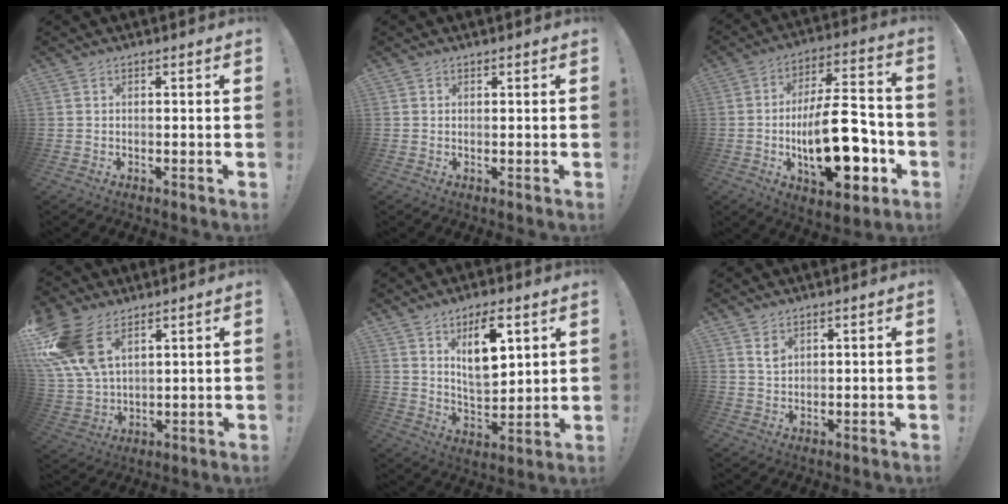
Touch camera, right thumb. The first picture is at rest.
{"total": 0.6, "force": [0.5, 0.2, -0.1], "torque": [0.003, -0.001, 0.010]}
{"total": 23.4, "force": [-5.9, 10.0, 20.4], "torque": [-0.335, 0.031, -0.091]}
{"total": 16.1, "force": [8.3, 9.4, 10.1], "torque": [-0.204, -0.036, 0.160]}
{"total": 12.2, "force": [6.0, 5.7, 9.0], "torque": [-0.143, -0.023, 0.105]}
{"total": 3.1, "force": [1.9, 2.0, 1.4], "torque": [-0.009, -0.015, 0.032]}